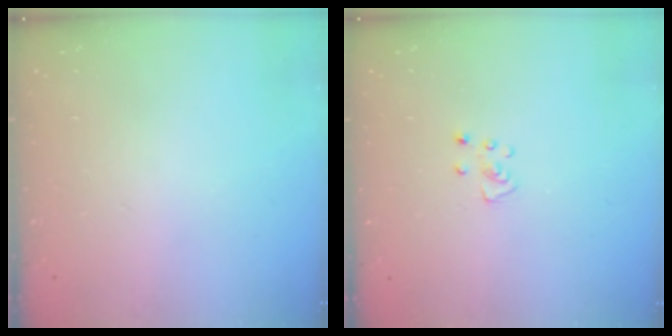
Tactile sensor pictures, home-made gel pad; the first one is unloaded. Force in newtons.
{"total": 3.9, "press": 3.9, "slide": 0.2}